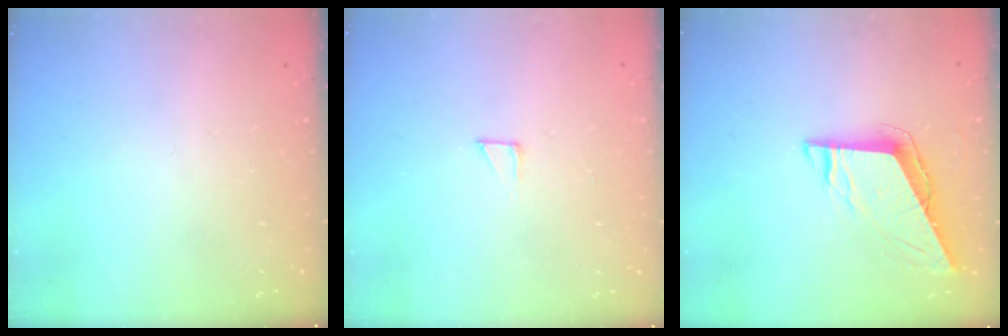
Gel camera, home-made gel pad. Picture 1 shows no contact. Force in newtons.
{"total": 2.3, "press": 2.3, "slide": 0.2}
{"total": 7.5, "press": 7.5, "slide": 0.3}